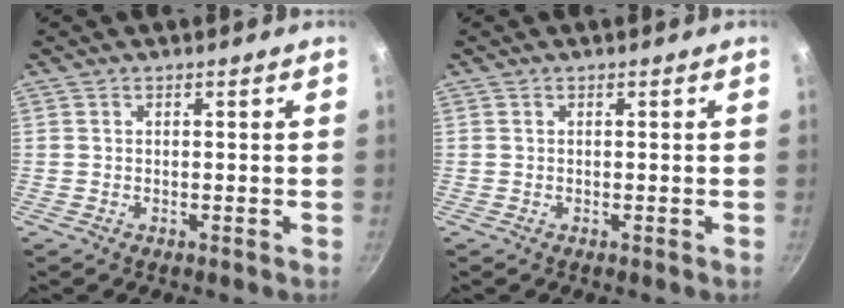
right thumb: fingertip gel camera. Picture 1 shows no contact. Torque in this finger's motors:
{"motor_torque": [-0.18, 0.15, 0.00, 0.00, 0.00]}